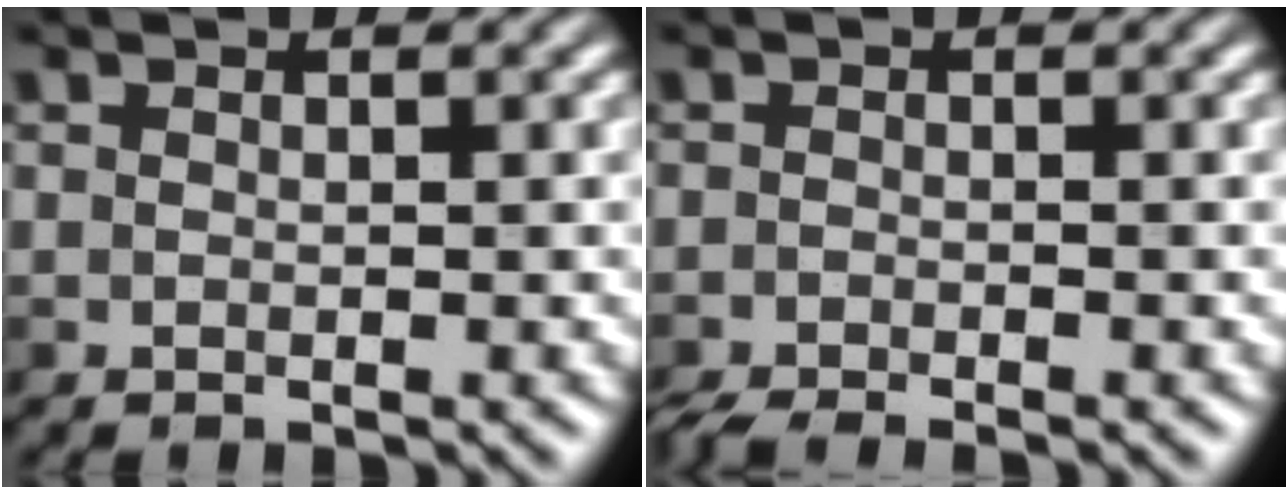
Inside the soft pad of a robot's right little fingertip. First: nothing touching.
{"total": 3.3, "force": [-2.7, 1.1, 1.7], "torque": [-0.034, -0.011, -0.044]}